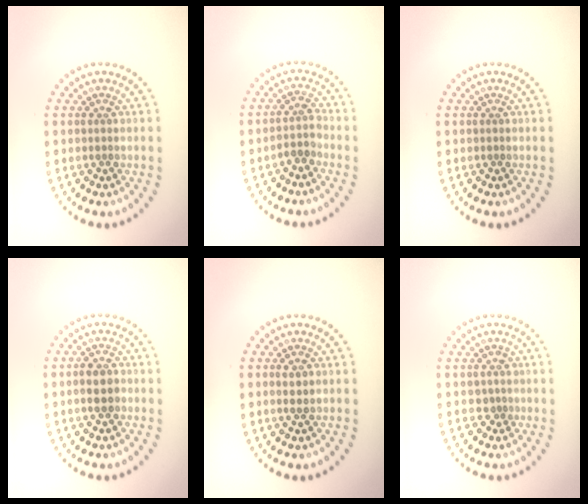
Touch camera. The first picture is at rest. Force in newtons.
{"total": 1.9, "press": 1.5, "slide": 1.2}
{"total": 0.0}
{"total": 2.2, "press": 2.2, "slide": 0.4}
{"total": 1.2, "press": 1.1, "slide": 0.4}
{"total": 1.1, "press": 0.8, "slide": 0.6}